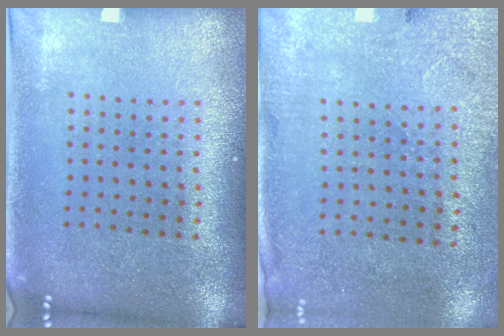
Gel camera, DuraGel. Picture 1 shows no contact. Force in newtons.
{"total": 2.7, "press": 2.2, "slide": 1.5}